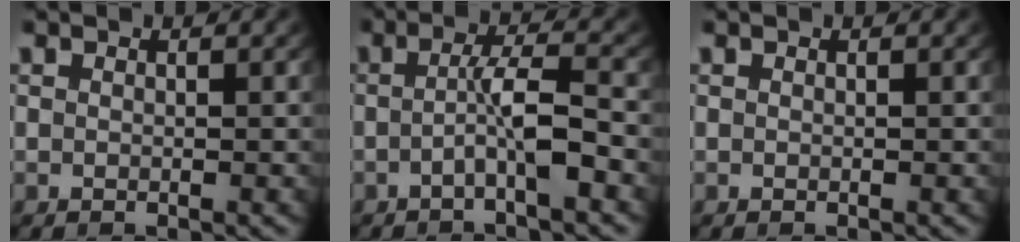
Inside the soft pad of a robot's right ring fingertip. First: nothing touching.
{"total": 3.5, "force": [-1.4, 0.2, 3.2], "torque": [-0.057, -0.005, -0.021]}
{"total": 0.0}